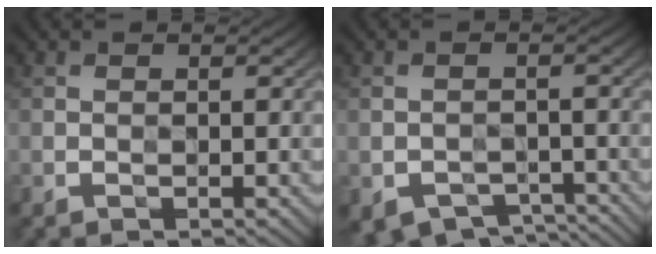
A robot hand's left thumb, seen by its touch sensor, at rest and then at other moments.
{"total": 4.2, "force": [-3.2, 2.2, 1.6], "torque": [-0.022, -0.014, -0.046]}